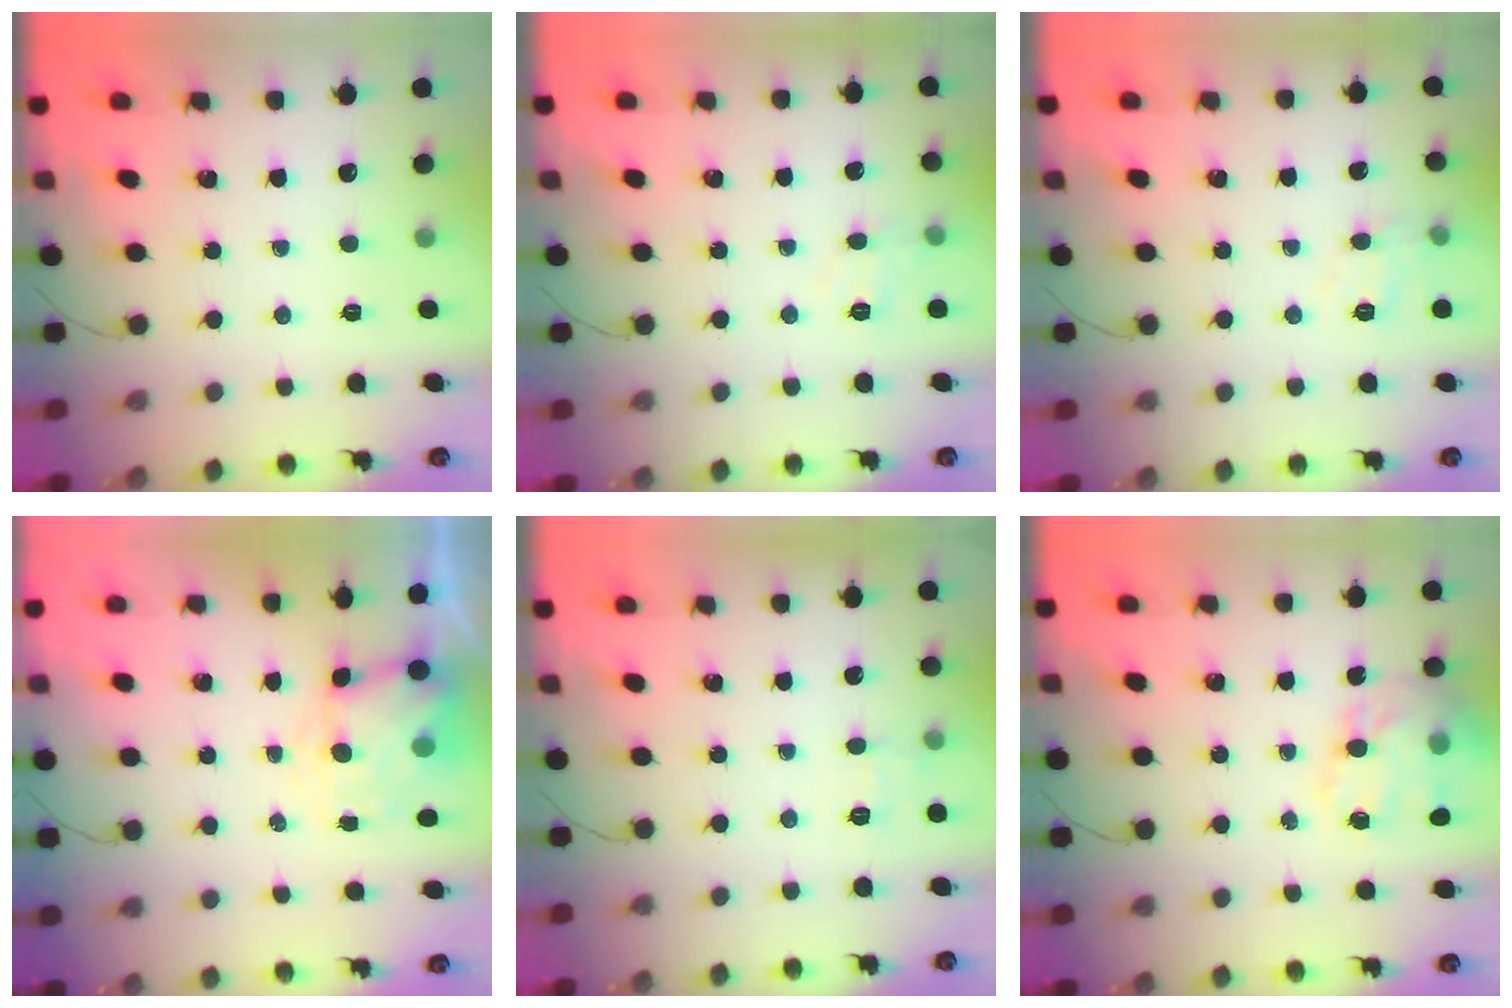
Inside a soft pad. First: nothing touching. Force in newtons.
{"total": 7.6, "press": 7.5, "slide": 1.6}
{"total": 8.1, "press": 8.0, "slide": 1.1}
{"total": 4.8, "press": 4.6, "slide": 1.0}
{"total": 6.1, "press": 5.9, "slide": 1.5}
{"total": 17.8, "press": 17.4, "slide": 3.9}